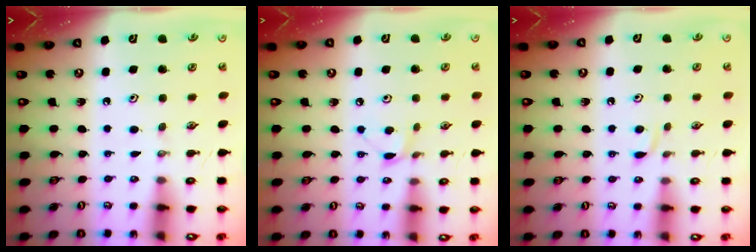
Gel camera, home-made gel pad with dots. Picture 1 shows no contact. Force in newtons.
{"total": 4.3, "press": 4.3, "slide": 0.5}
{"total": 3.7, "press": 3.7, "slide": 0.5}